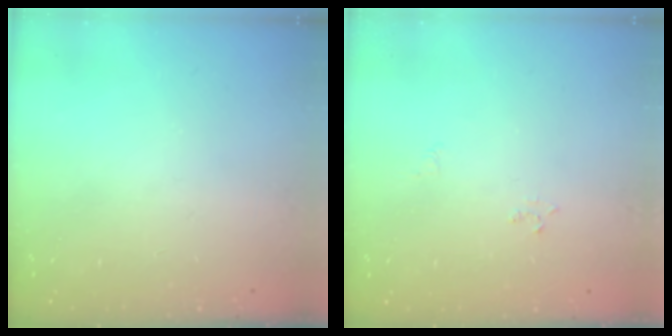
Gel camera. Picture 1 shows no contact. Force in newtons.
{"total": 2.3, "press": 2.3, "slide": 0.2}